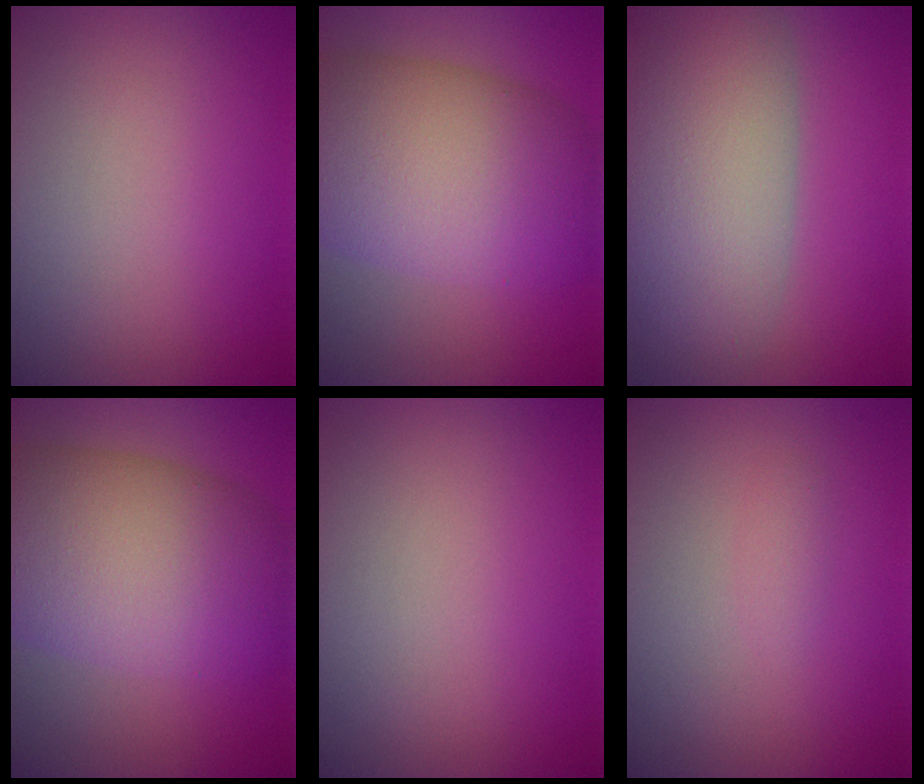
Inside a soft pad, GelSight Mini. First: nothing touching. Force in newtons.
{"total": 12.4, "press": 12.4, "slide": 0.4}
{"total": 9.9, "press": 9.9, "slide": 0.9}
{"total": 12.4, "press": 12.4, "slide": 0.4}
{"total": 0.0}
{"total": 0.8, "press": 0.8, "slide": 0.0}